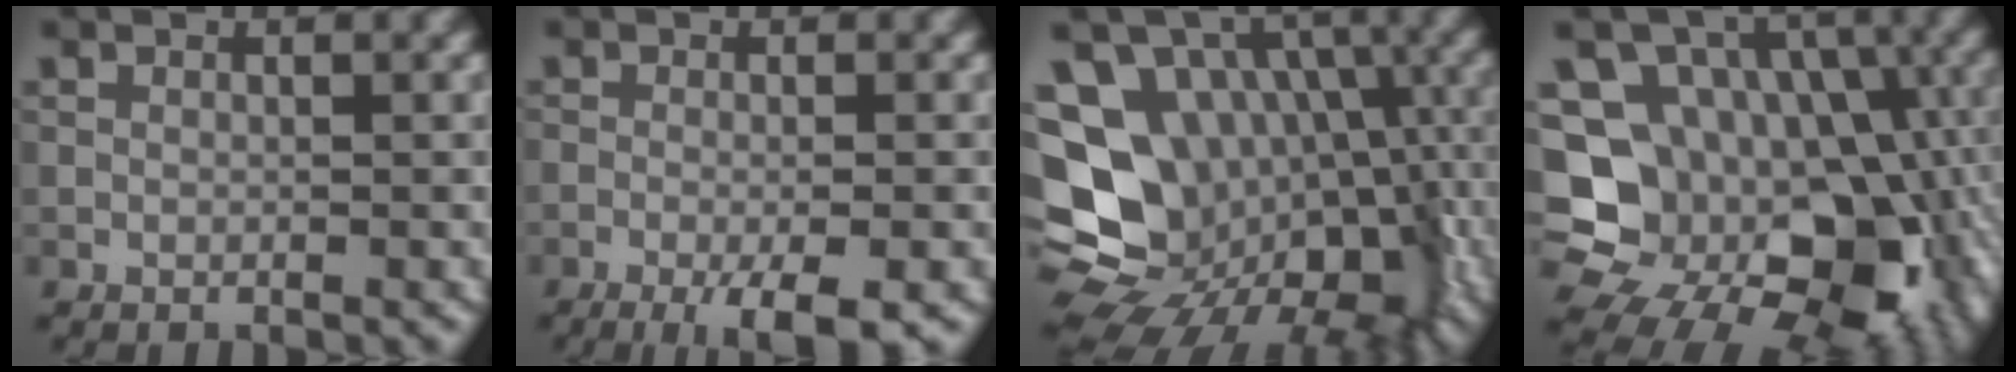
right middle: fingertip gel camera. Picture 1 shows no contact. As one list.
[{"total": 4.7, "force": [-2.4, 1.0, 3.9], "torque": [-0.061, -0.005, -0.039]}, {"total": 16.8, "force": [-3.2, 13.3, 9.8], "torque": [-0.172, -0.005, -0.027]}, {"total": 19.3, "force": [-3.3, 15.9, 10.5], "torque": [-0.170, 0.008, -0.030]}]